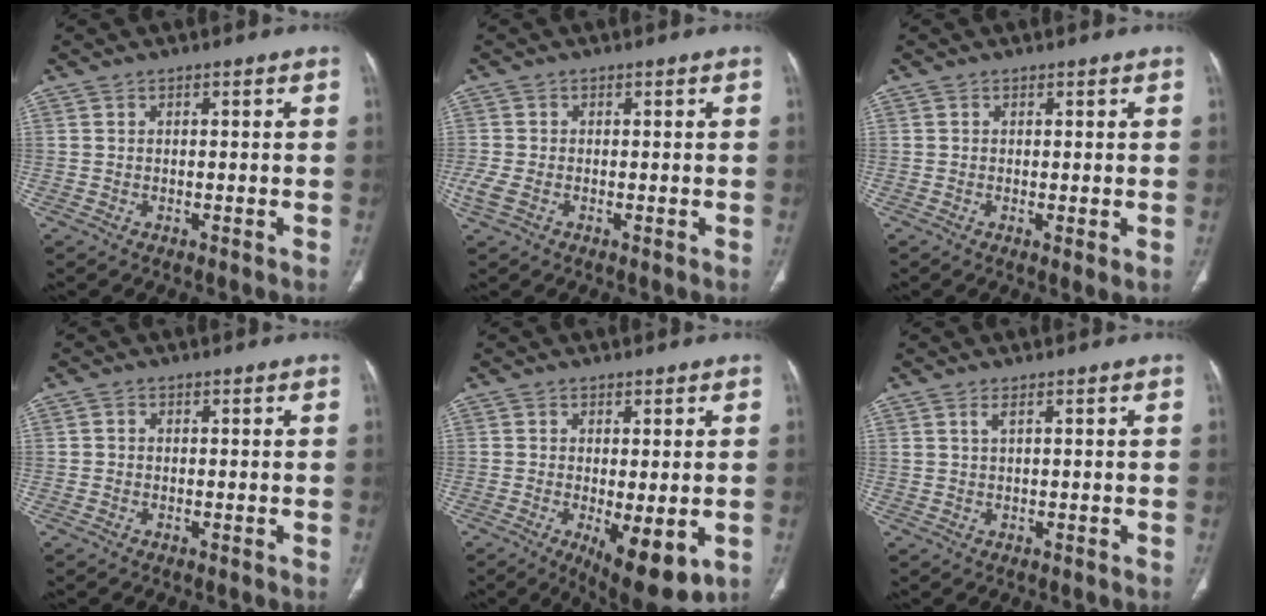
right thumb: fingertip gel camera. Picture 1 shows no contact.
{"total": 3.4, "force": [-1.0, 2.2, 2.4], "torque": [-0.073, 0.001, -0.019]}
{"total": 1.5, "force": [-0.1, 0.4, 1.5], "torque": [-0.030, -0.008, -0.003]}
{"total": 0.9, "force": [-0.1, 0.8, 0.3], "torque": [-0.003, 0.002, -0.004]}
{"total": 10.4, "force": [-2.9, 3.9, 9.2], "torque": [-0.130, -0.023, -0.032]}
{"total": 1.2, "force": [0.6, 0.2, 1.0], "torque": [-0.026, 0.002, 0.015]}